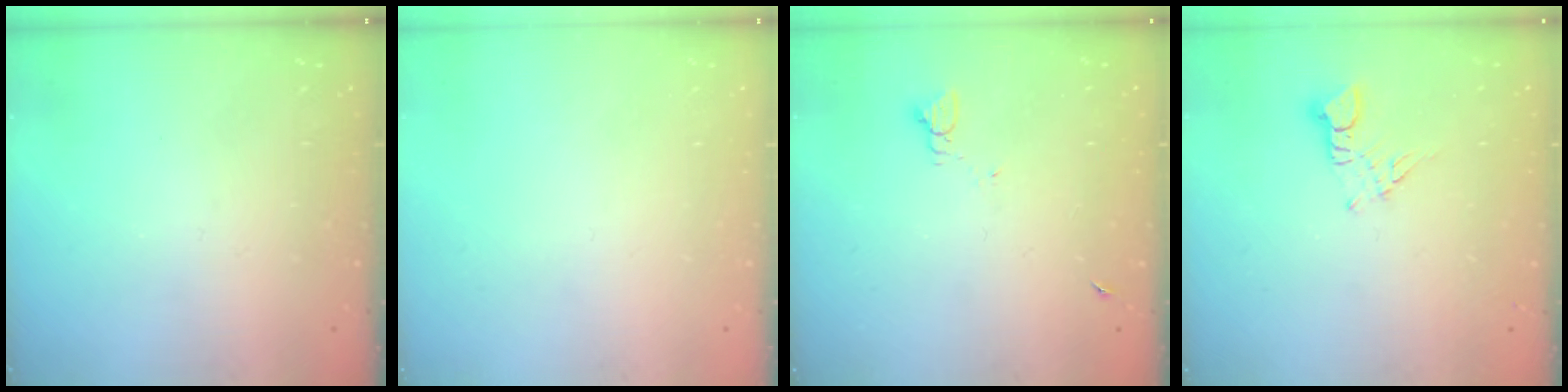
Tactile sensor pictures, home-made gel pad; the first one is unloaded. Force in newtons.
{"total": 0.0}
{"total": 2.7, "press": 2.7, "slide": 0.3}
{"total": 3.0, "press": 3.0, "slide": 0.3}